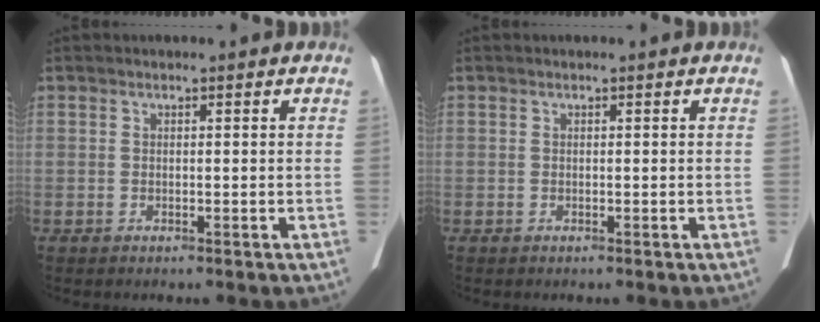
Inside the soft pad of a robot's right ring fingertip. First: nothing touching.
{"total": 0.0}